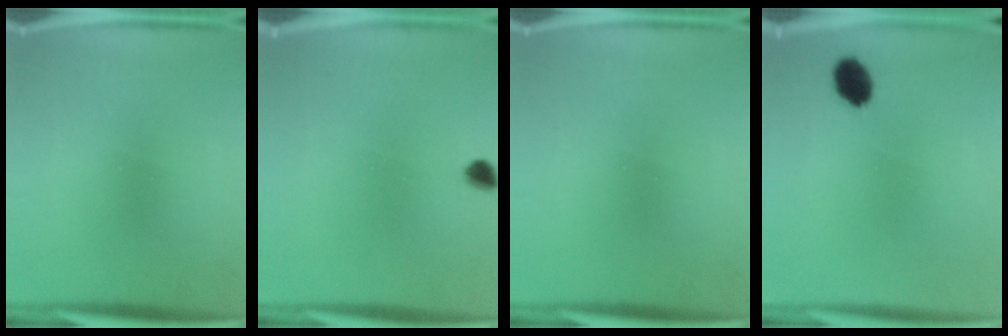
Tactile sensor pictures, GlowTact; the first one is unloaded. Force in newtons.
{"total": 2.4}
{"total": 0.0}
{"total": 4.1}